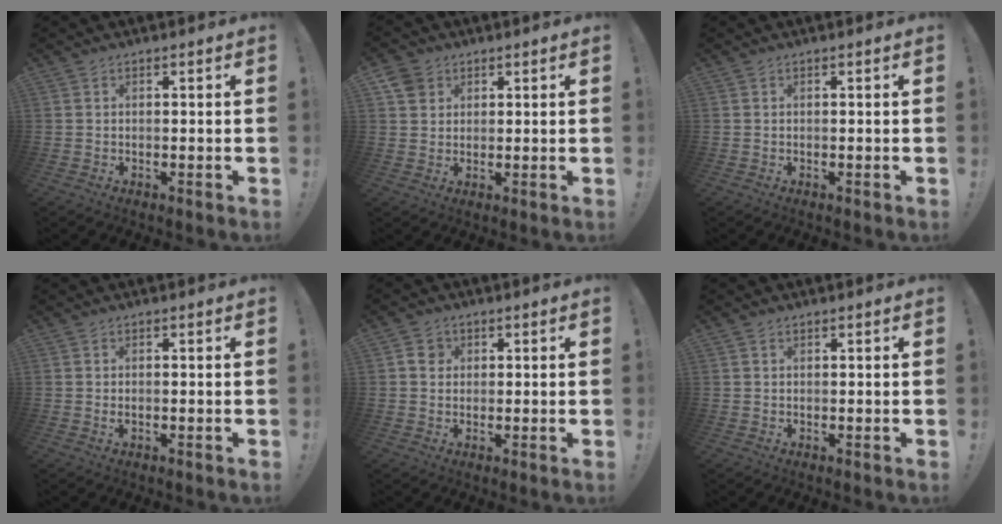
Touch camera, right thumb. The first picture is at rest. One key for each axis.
{"total": 5.1, "fx": 2.7, "fy": 4.1, "fz": 1.5, "tx": -0.028, "ty": -0.007, "tz": 0.054}
{"total": 0.0}
{"total": 0.6, "fx": 0.1, "fy": -0.1, "fz": 0.6, "tx": -0.005, "ty": -0.002, "tz": 0.000}
{"total": 3.6, "fx": 0.9, "fy": 3.1, "fz": 1.4, "tx": -0.010, "ty": 0.001, "tz": 0.013}
{"total": 0.6, "fx": 0.5, "fy": 0.4, "fz": 0.0, "tx": 0.001, "ty": -0.001, "tz": 0.009}